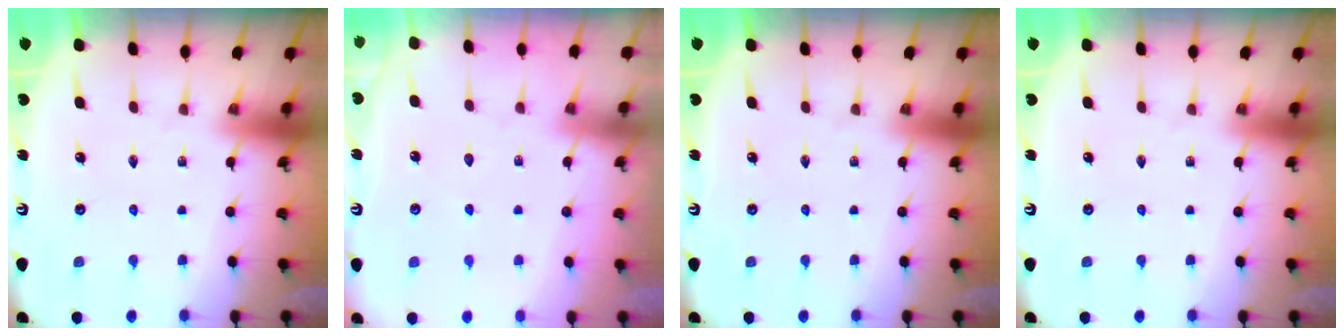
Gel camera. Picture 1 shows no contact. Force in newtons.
{"total": 2.5, "press": 2.5, "slide": 0.4}
{"total": 0.0}
{"total": 0.0}